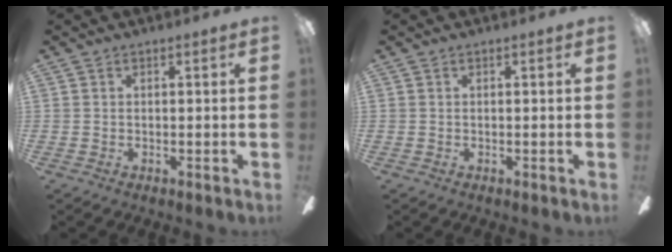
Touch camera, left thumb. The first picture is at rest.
{"total": 0.0}